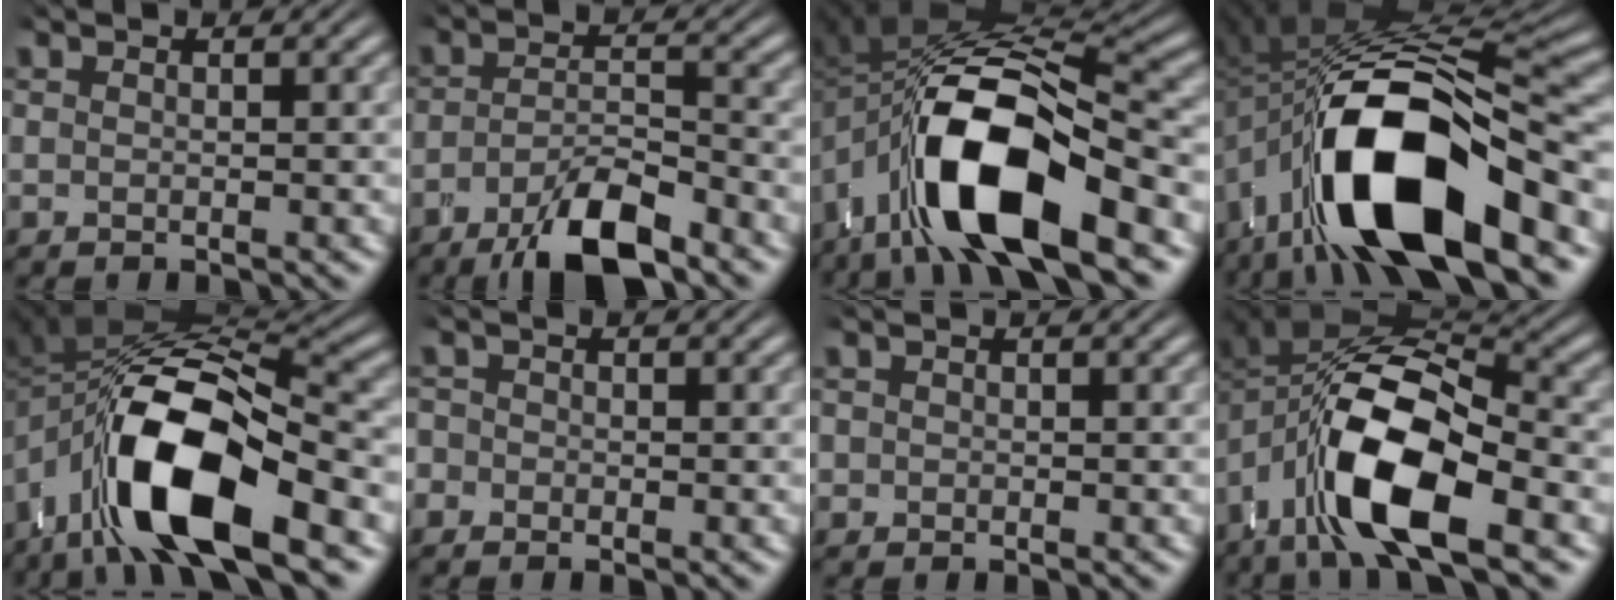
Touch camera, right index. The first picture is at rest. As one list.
[{"total": 6.5, "force": [-4.7, 1.8, 4.0], "torque": [-0.053, -0.003, -0.079]}, {"total": 16.6, "force": [-2.5, 9.0, 13.7], "torque": [-0.252, -0.021, -0.036]}, {"total": 18.9, "force": [-2.9, 9.3, 16.2], "torque": [-0.288, -0.013, -0.043]}, {"total": 14.9, "force": [-3.1, 8.1, 12.2], "torque": [-0.223, -0.021, -0.043]}, {"total": 1.8, "force": [-0.7, 1.7, 0.1], "torque": [-0.005, -0.002, -0.021]}, {"total": 1.6, "force": [-0.1, 1.5, 0.3], "torque": [-0.012, -0.004, -0.005]}, {"total": 12.3, "force": [-2.2, 7.6, 9.4], "torque": [-0.188, -0.028, -0.031]}]